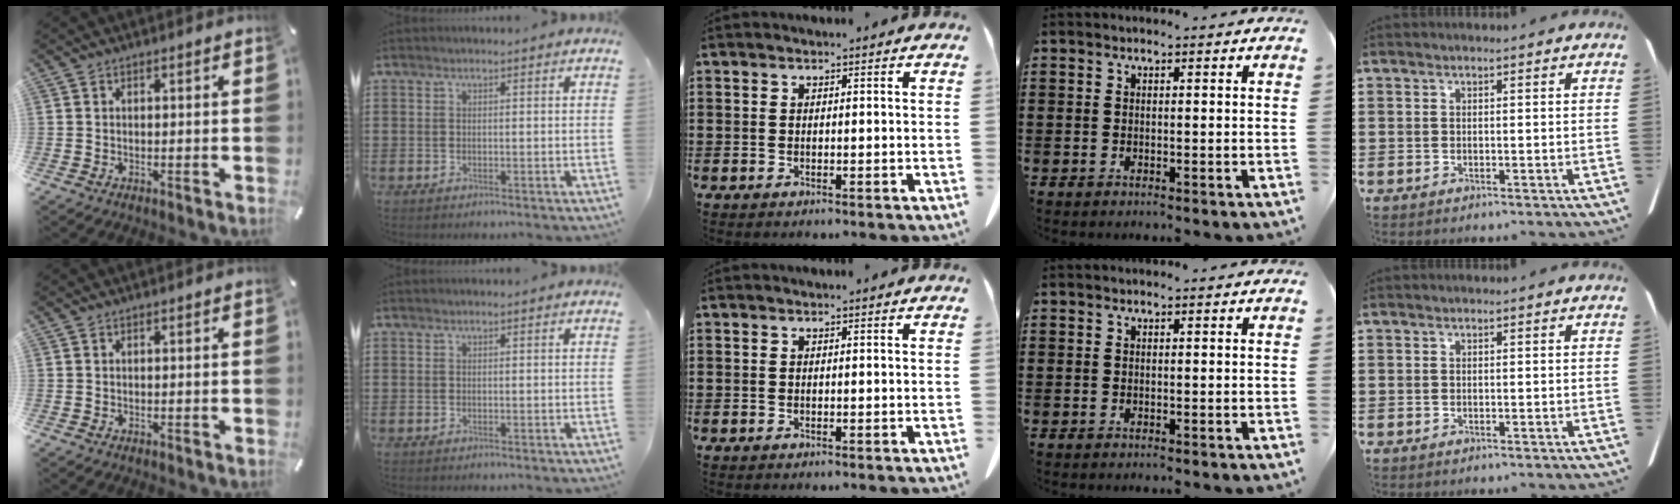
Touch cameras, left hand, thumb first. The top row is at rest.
{}